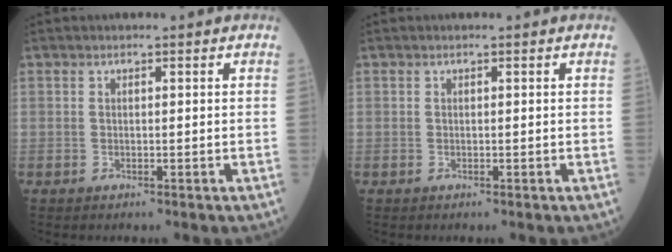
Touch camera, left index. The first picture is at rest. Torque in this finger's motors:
{"motor_torque": [0.07, -0.03, 0.00, 0.00]}